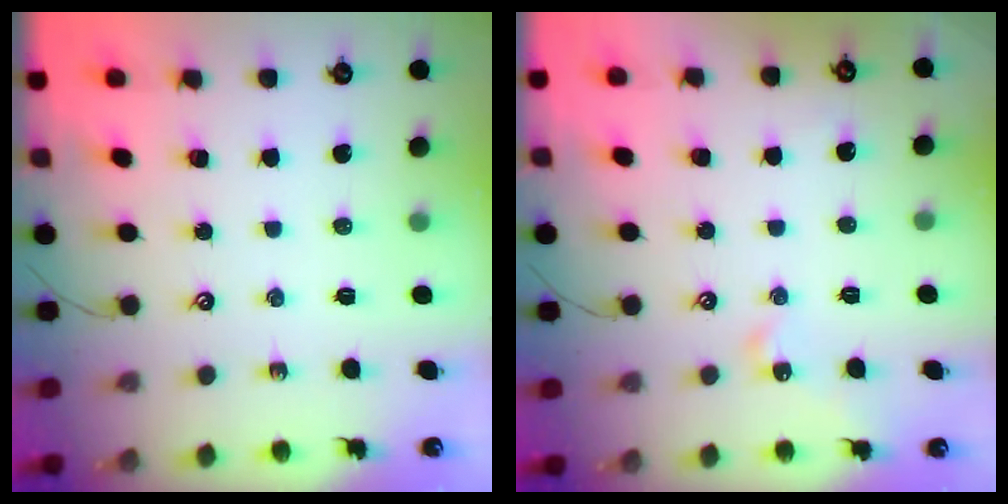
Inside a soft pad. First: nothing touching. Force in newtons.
{"total": 1.9, "press": 1.9, "slide": 0.1}